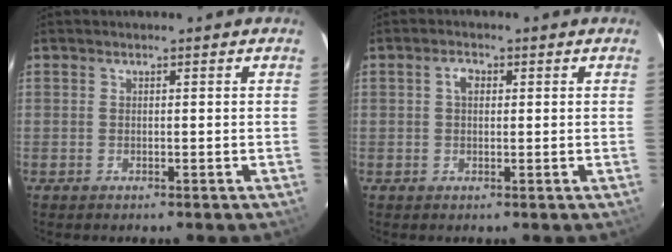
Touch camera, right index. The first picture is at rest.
{"total": 2.2, "force": [0.5, 1.5, 1.5], "torque": [-0.028, 0.009, 0.008]}